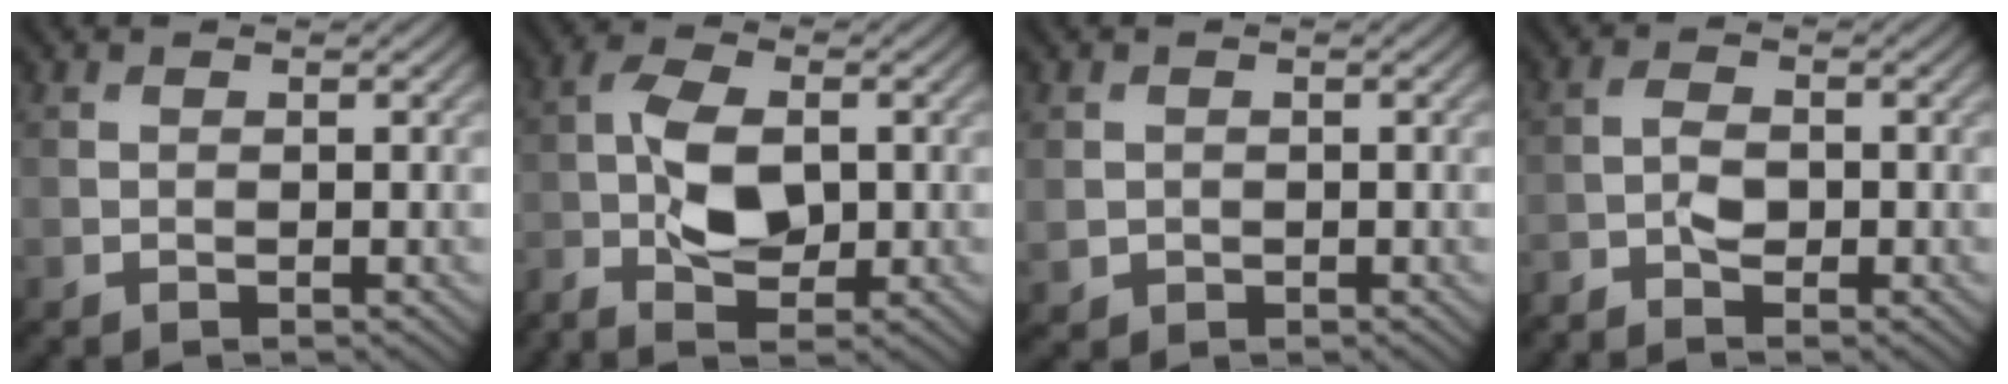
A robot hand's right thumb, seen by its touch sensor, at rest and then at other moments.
{"total": 6.4, "force": [-1.5, 3.1, 5.4], "torque": [-0.122, 0.004, -0.034]}
{"total": 1.7, "force": [0.0, 1.7, 0.4], "torque": [-0.015, -0.008, 0.002]}
{"total": 2.8, "force": [-1.7, 1.0, 1.9], "torque": [-0.042, 0.002, -0.040]}